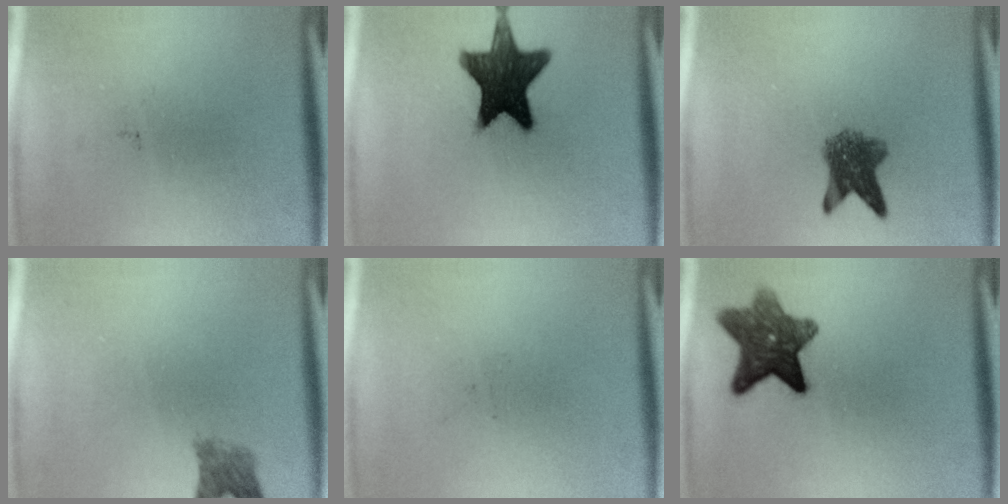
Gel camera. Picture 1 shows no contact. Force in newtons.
{"total": 14.8}
{"total": 5.7}
{"total": 2.7}
{"total": 0.0}
{"total": 9.3}